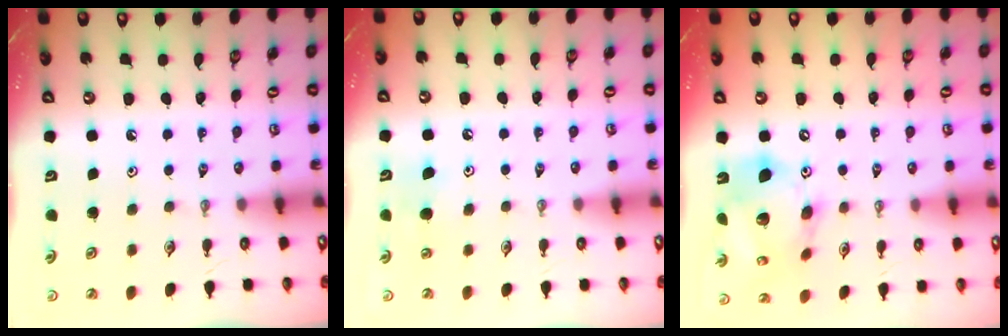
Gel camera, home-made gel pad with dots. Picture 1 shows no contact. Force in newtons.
{"total": 6.7, "press": 6.7, "slide": 0.9}
{"total": 18.1, "press": 17.8, "slide": 3.2}